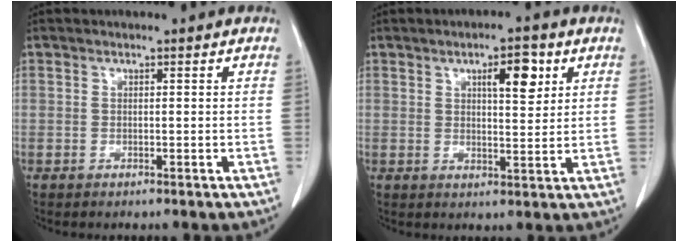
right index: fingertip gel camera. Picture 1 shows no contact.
{"total": 5.8, "force": [2.6, 1.6, 4.9], "torque": [-0.076, 0.002, 0.039]}